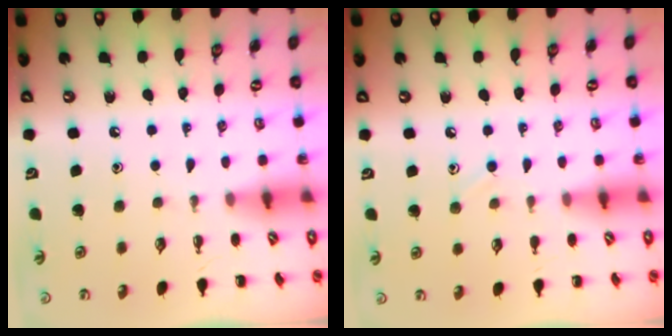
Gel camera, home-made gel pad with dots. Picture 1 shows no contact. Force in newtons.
{"total": 5.2, "press": 5.0, "slide": 1.6}